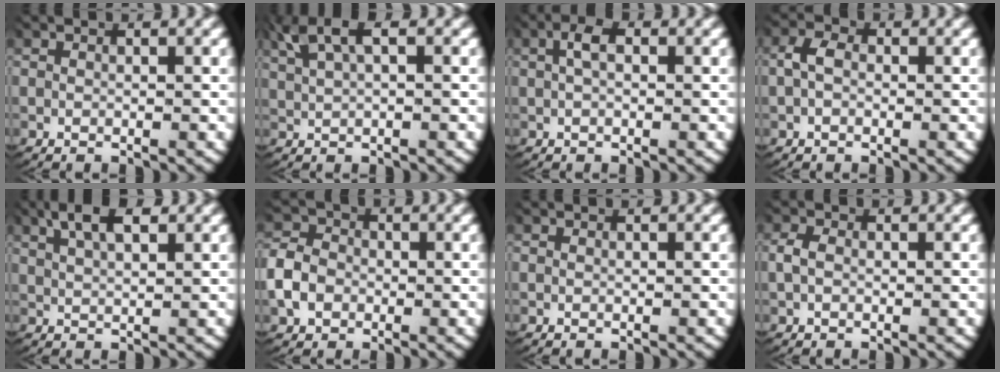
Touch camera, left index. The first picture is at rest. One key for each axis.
{"total": 4.3, "fx": 2.6, "fy": 1.5, "fz": 3.2, "tx": -0.066, "ty": 0.013, "tz": 0.048}
{"total": 2.2, "fx": 0.7, "fy": 1.0, "fz": 1.8, "tx": -0.039, "ty": 0.005, "tz": 0.011}
{"total": 1.9, "fx": 0.2, "fy": 1.3, "fz": 1.4, "tx": -0.036, "ty": 0.001, "tz": 0.004}
{"total": 3.8, "fx": 2.6, "fy": 1.0, "fz": 2.5, "tx": -0.051, "ty": 0.006, "tz": 0.048}
{"total": 4.0, "fx": -0.7, "fy": 3.5, "fz": 1.9, "tx": -0.046, "ty": -0.002, "tz": -0.016}
{"total": 0.0}
{"total": 1.2, "fx": -0.1, "fy": 0.8, "fz": 0.9, "tx": -0.029, "ty": -0.002, "tz": 0.002}